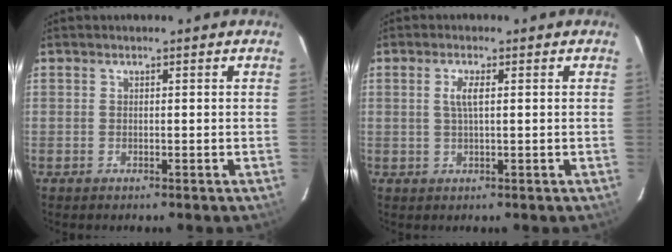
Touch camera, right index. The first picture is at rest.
{"total": 2.6, "force": [0.6, 0.5, 2.5], "torque": [-0.050, 0.002, 0.012]}